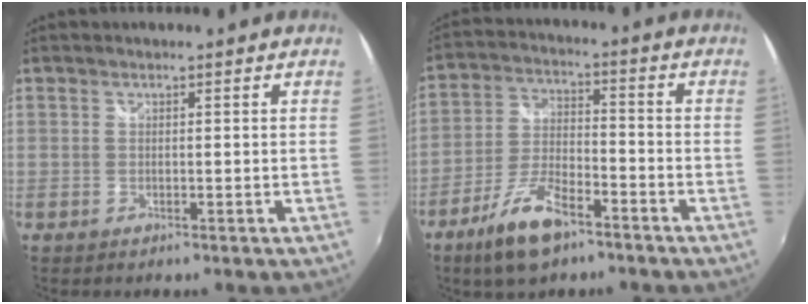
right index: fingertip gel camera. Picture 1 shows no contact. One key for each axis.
{"total": 11.3, "fx": -7.4, "fy": 4.1, "fz": 7.5, "tx": -0.166, "ty": -0.006, "tz": -0.137}